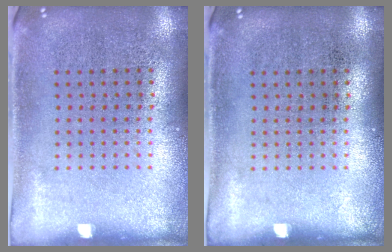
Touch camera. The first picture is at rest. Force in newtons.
{"total": 0.0}